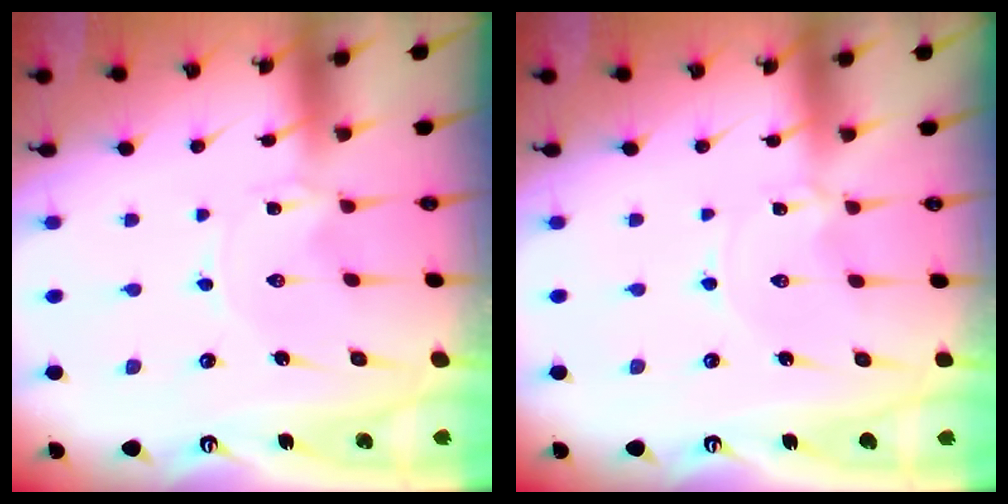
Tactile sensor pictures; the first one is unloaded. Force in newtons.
{"total": 0.0}